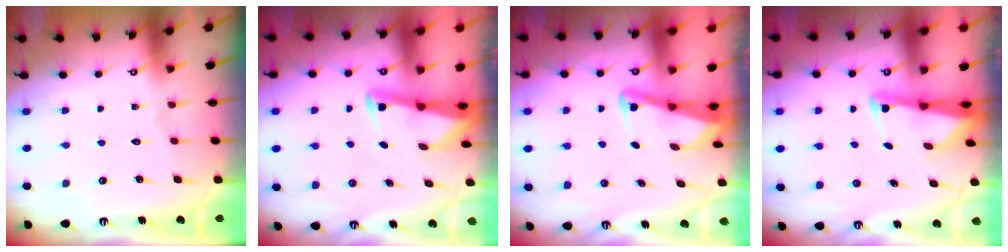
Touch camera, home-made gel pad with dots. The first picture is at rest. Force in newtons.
{"total": 3.0, "press": 3.0, "slide": 0.4}
{"total": 3.0, "press": 3.0, "slide": 0.3}
{"total": 2.4, "press": 2.3, "slide": 0.5}